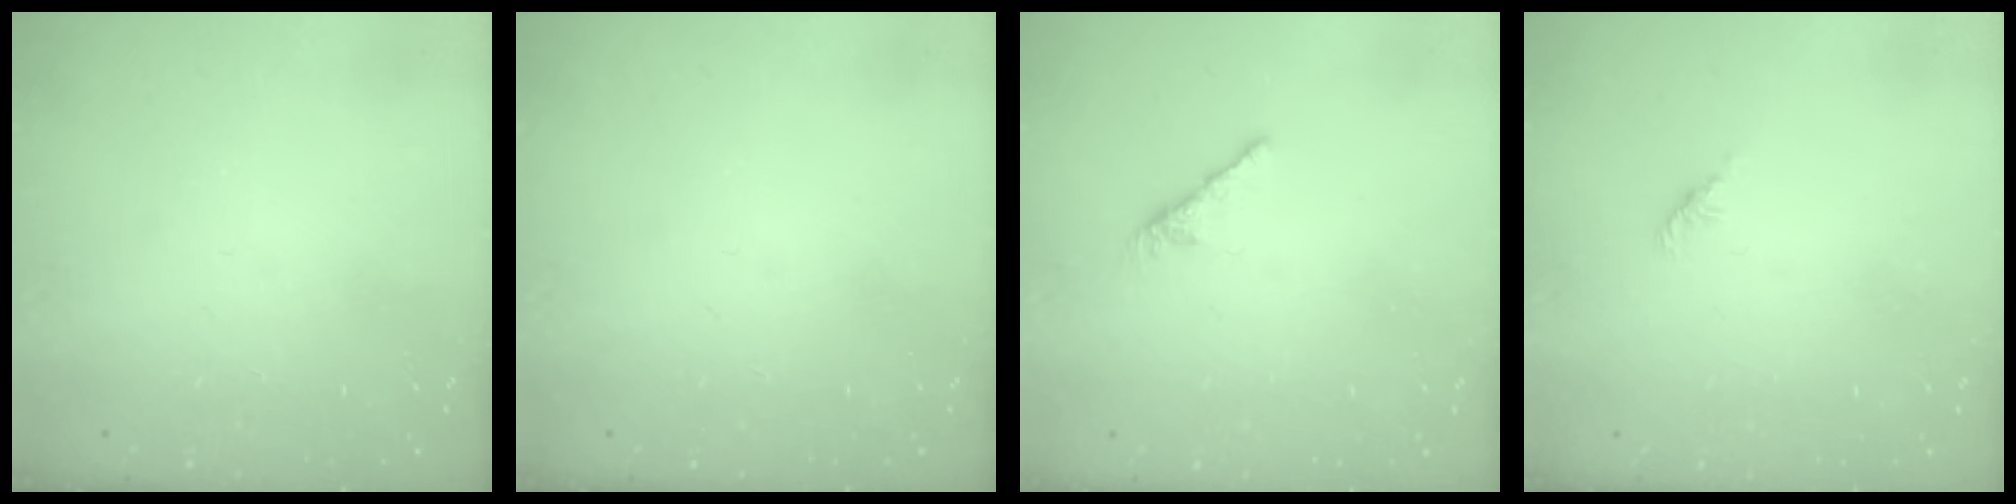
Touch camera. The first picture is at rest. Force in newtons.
{"total": 0.0}
{"total": 0.0}
{"total": 1.8, "press": 1.7, "slide": 0.6}